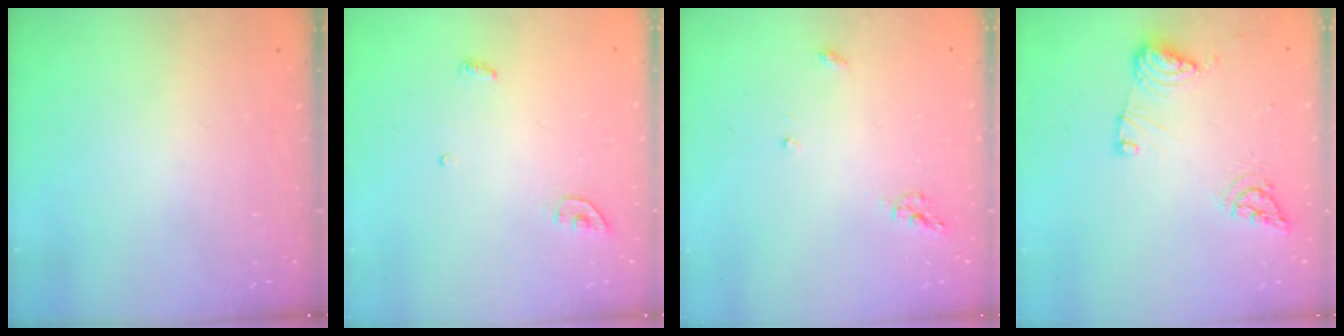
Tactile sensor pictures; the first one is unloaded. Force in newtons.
{"total": 4.6, "press": 4.6, "slide": 0.4}
{"total": 5.8, "press": 5.8, "slide": 0.2}
{"total": 10.9, "press": 10.8, "slide": 1.4}